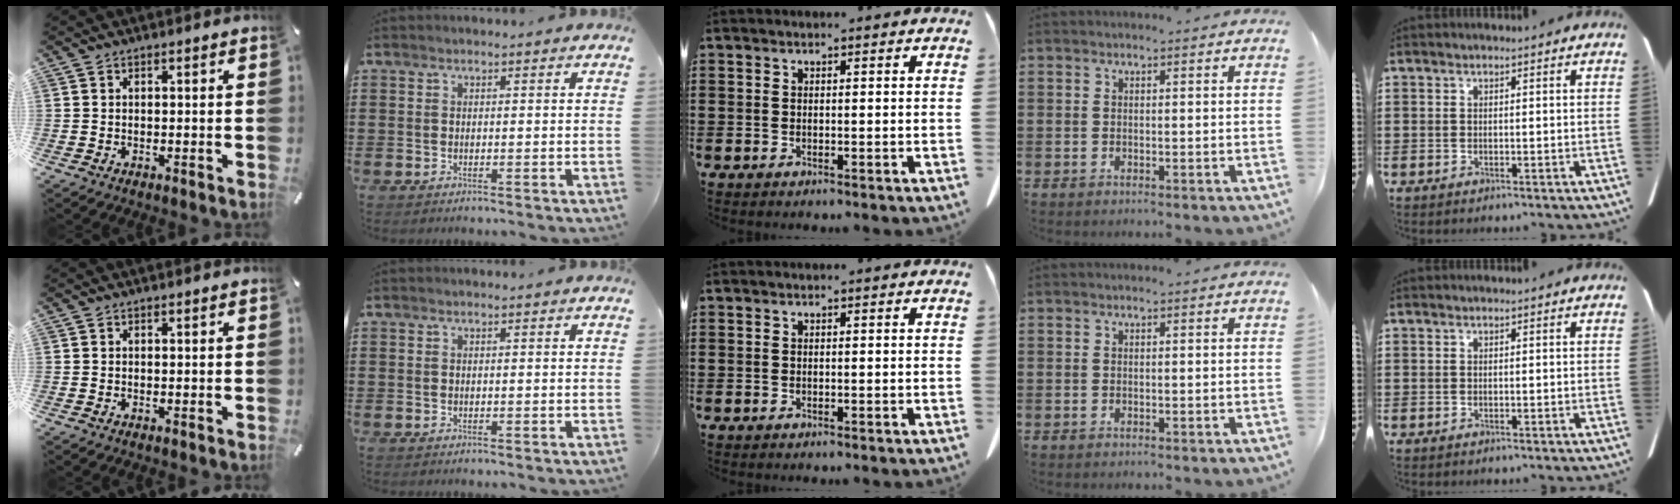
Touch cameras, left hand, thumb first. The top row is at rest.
{}